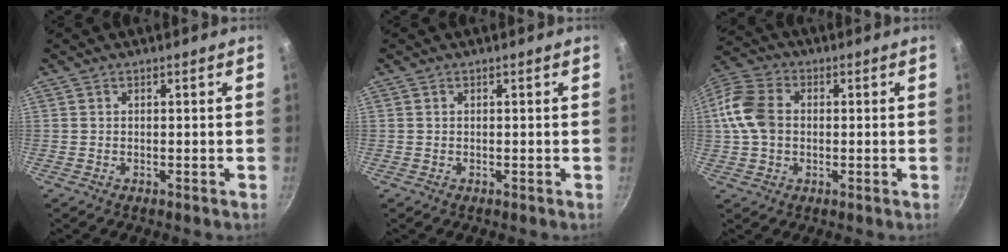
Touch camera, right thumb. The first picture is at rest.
{"total": 0.0}
{"total": 10.6, "force": [0.5, 7.7, 7.2], "torque": [-0.137, 0.019, -0.005]}